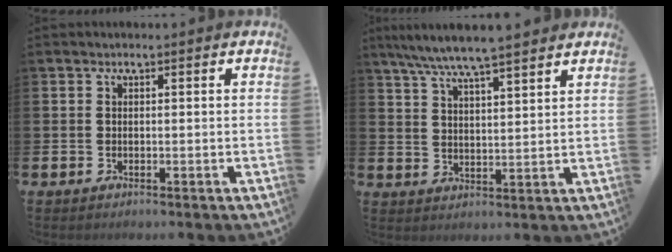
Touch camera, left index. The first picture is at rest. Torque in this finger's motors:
{"motor_torque": [0.95, -1.19, 1.05, 0.21]}